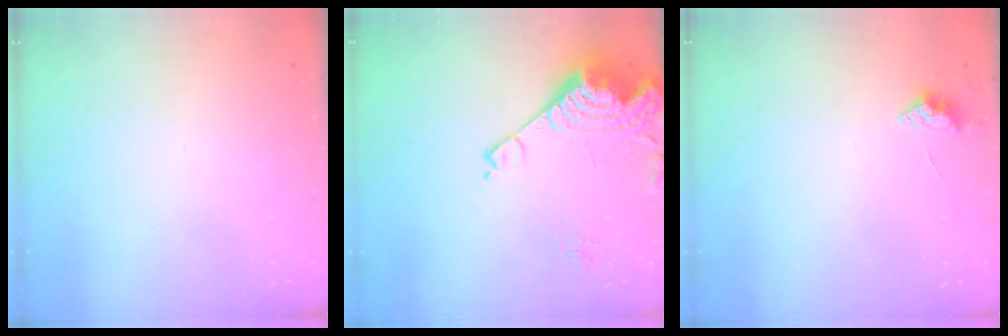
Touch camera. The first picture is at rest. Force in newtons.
{"total": 15.5, "press": 15.4, "slide": 1.8}
{"total": 5.7, "press": 5.6, "slide": 0.6}